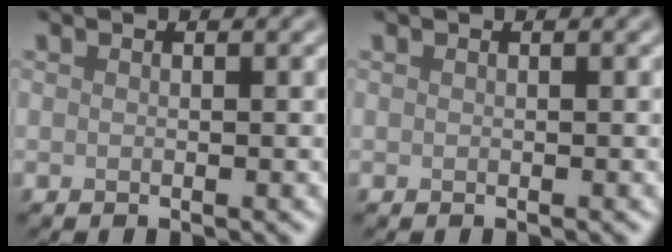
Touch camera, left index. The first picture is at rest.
{"total": 0.0}